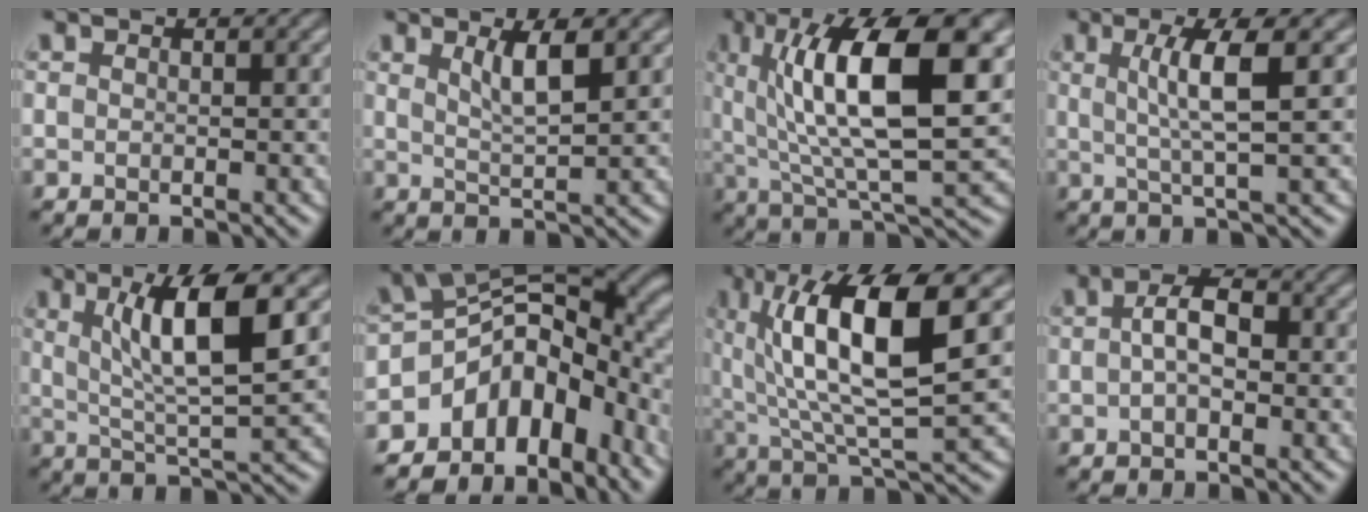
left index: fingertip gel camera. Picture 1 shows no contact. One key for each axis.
{"total": 3.1, "fx": 1.4, "fy": 0.7, "fz": 2.7, "tx": -0.042, "ty": -0.003, "tz": 0.028}
{"total": 12.4, "fx": 3.6, "fy": 3.7, "fz": 11.3, "tx": -0.180, "ty": 0.005, "tz": 0.063}
{"total": 4.8, "fx": 1.2, "fy": 0.8, "fz": 4.5, "tx": -0.079, "ty": 0.001, "tz": 0.023}
{"total": 8.1, "fx": 2.5, "fy": 1.7, "fz": 7.5, "tx": -0.119, "ty": -0.001, "tz": 0.046}
{"total": 12.1, "fx": -5.4, "fy": 8.1, "fz": 7.2, "tx": -0.104, "ty": -0.006, "tz": -0.090}
{"total": 11.1, "fx": 3.1, "fy": 2.8, "fz": 10.3, "tx": -0.171, "ty": 0.001, "tz": 0.060}
{"total": 3.2, "fx": 0.0, "fy": 1.6, "fz": 2.8, "tx": -0.054, "ty": 0.007, "tz": -0.006}